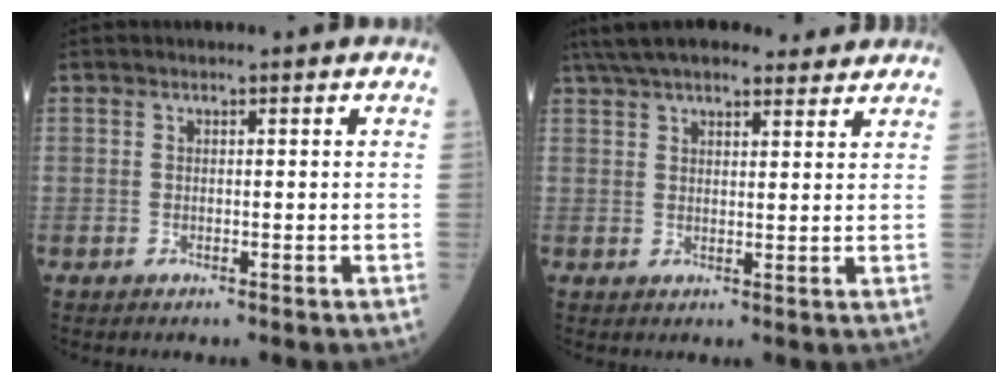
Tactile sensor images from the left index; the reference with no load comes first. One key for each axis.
{"total": 15.2, "fx": 12.9, "fy": 3.9, "fz": 6.9, "tx": -0.121, "ty": 0.051, "tz": 0.192}